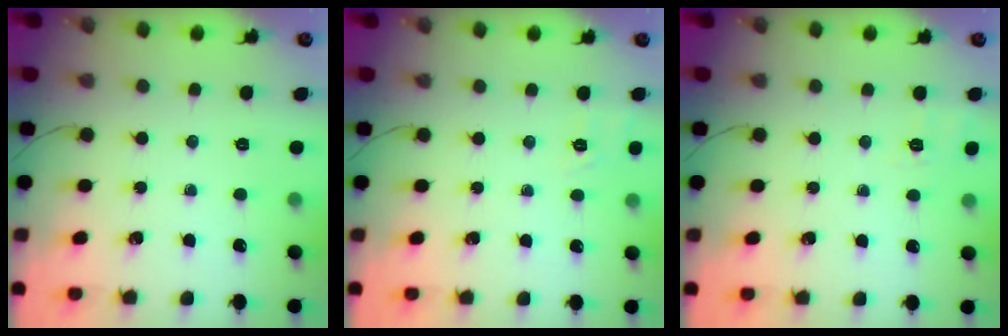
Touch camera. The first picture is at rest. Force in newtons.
{"total": 1.9, "press": 0.7, "slide": 1.7}
{"total": 2.7, "press": 1.6, "slide": 2.1}